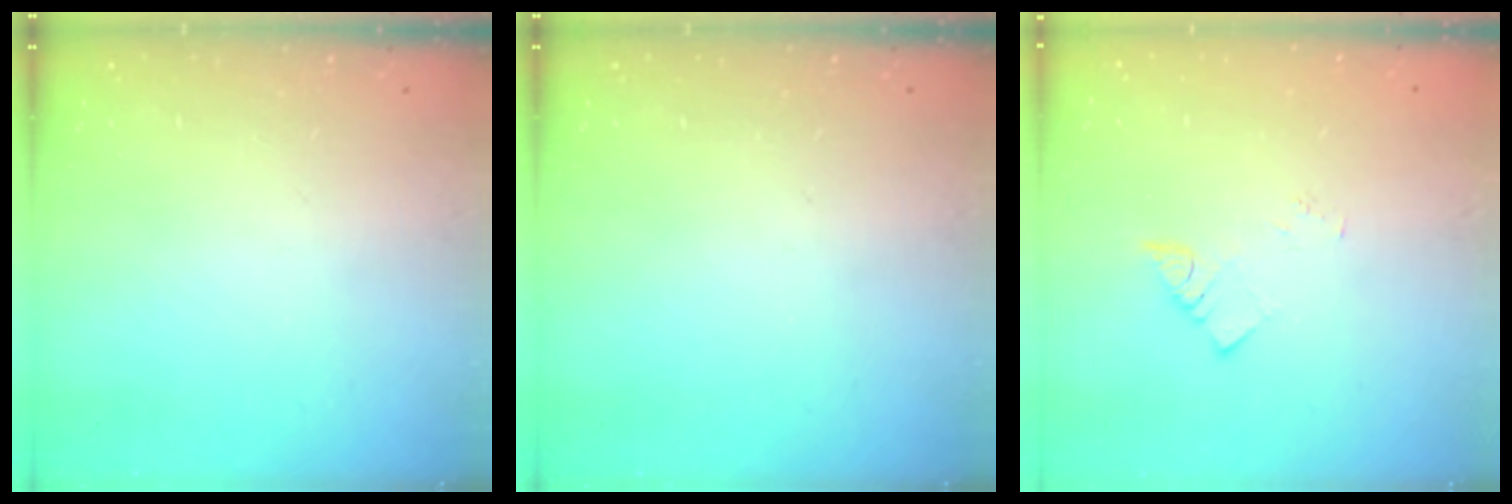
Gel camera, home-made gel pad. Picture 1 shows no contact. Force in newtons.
{"total": 0.0}
{"total": 2.2, "press": 2.2, "slide": 0.2}